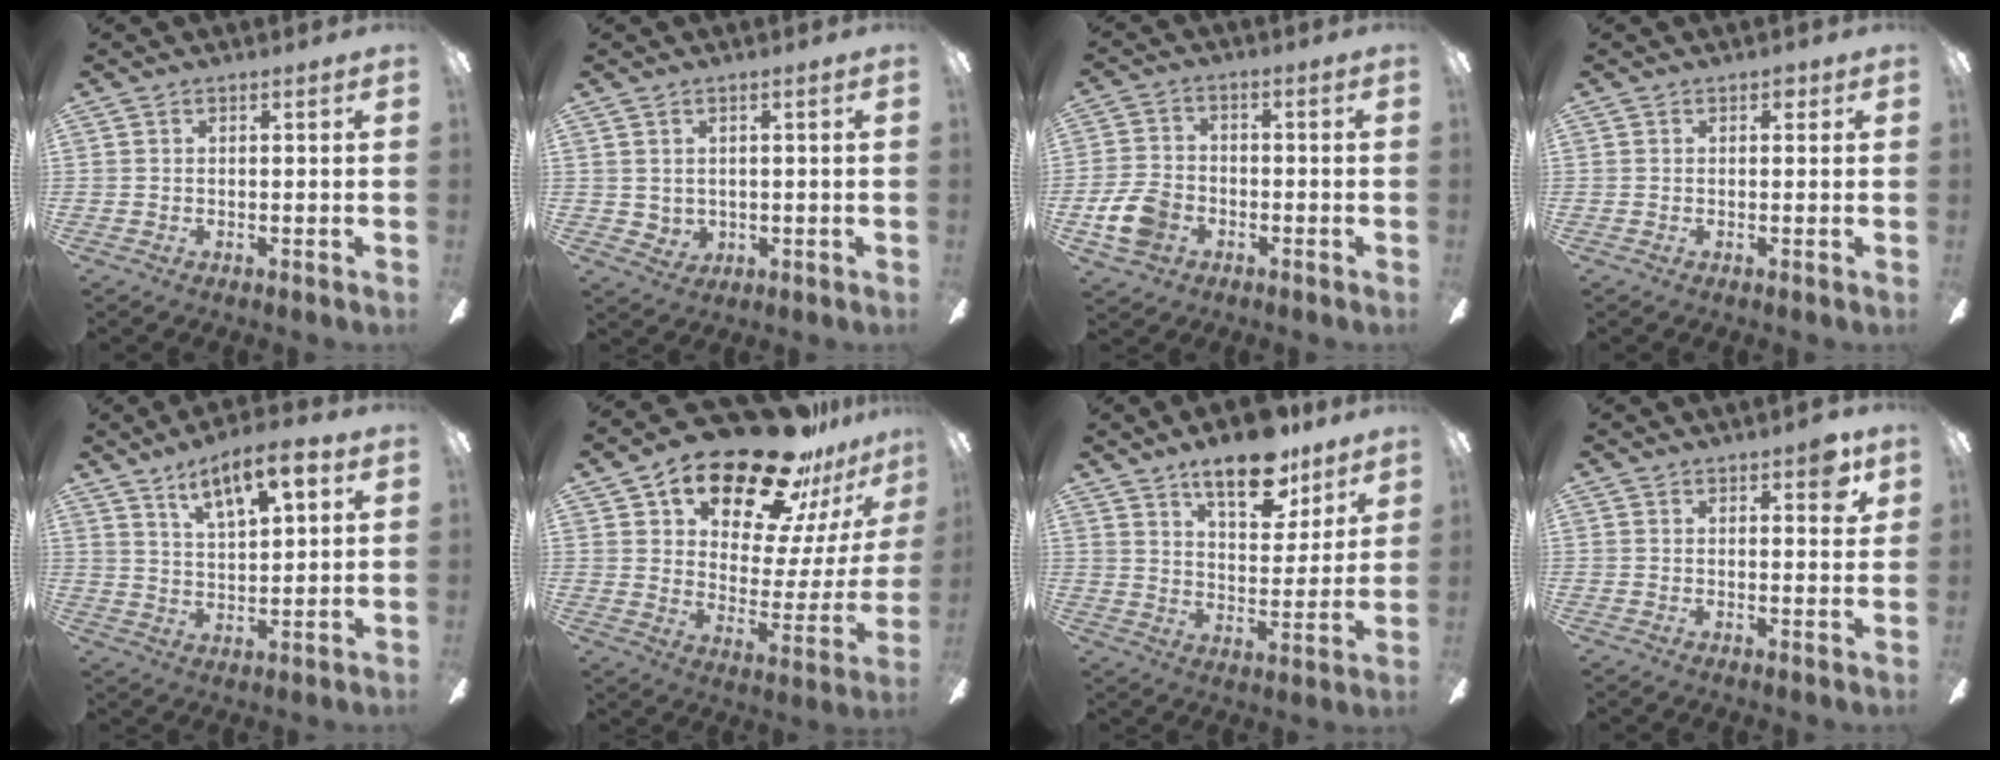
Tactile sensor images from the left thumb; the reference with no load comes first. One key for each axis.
{"total": 2.7, "fx": 1.5, "fy": 2.2, "fz": 0.5, "tx": -0.009, "ty": -0.007, "tz": 0.027}
{"total": 9.6, "fx": -3.4, "fy": 7.1, "fz": 5.4, "tx": -0.124, "ty": 0.014, "tz": -0.064}
{"total": 1.4, "fx": 0.6, "fy": 1.1, "fz": 0.7, "tx": -0.006, "ty": 0.002, "tz": 0.007}
{"total": 10.6, "fx": 7.1, "fy": 3.7, "fz": 7.0, "tx": -0.107, "ty": -0.029, "tz": 0.121}
{"total": 24.0, "fx": 18.4, "fy": 9.4, "fz": 12.2, "tx": -0.188, "ty": -0.121, "tz": 0.309}
{"total": 14.7, "fx": 10.9, "fy": 6.1, "fz": 7.9, "tx": -0.110, "ty": -0.057, "tz": 0.187}
{"total": 4.9, "fx": 3.1, "fy": 2.0, "fz": 3.1, "tx": -0.027, "ty": -0.010, "tz": 0.048}